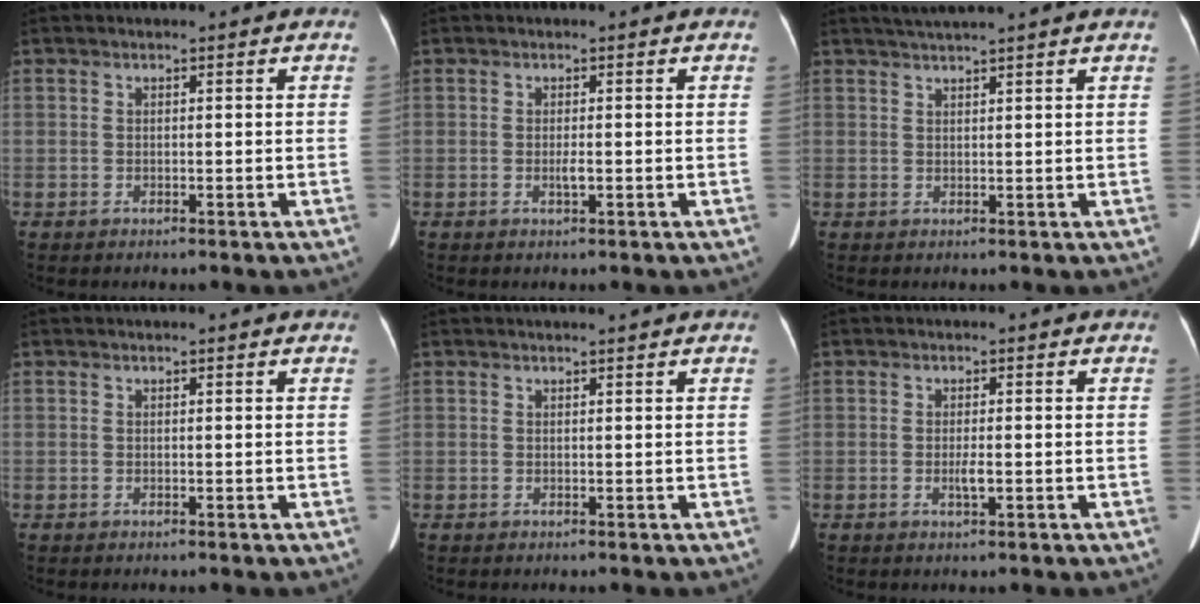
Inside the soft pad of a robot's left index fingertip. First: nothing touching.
{"total": 1.1, "force": [-0.2, 0.2, 1.1], "torque": [-0.024, -0.003, -0.003]}
{"total": 4.3, "force": [3.7, -1.1, 1.9], "torque": [-0.029, 0.023, 0.060]}
{"total": 0.6, "force": [0.6, 0.0, 0.2], "torque": [-0.003, 0.003, 0.006]}
{"total": 1.3, "force": [1.2, -0.4, 0.4], "torque": [-0.011, 0.002, 0.021]}
{"total": 1.6, "force": [-0.4, 0.2, 1.5], "torque": [-0.032, -0.003, -0.005]}